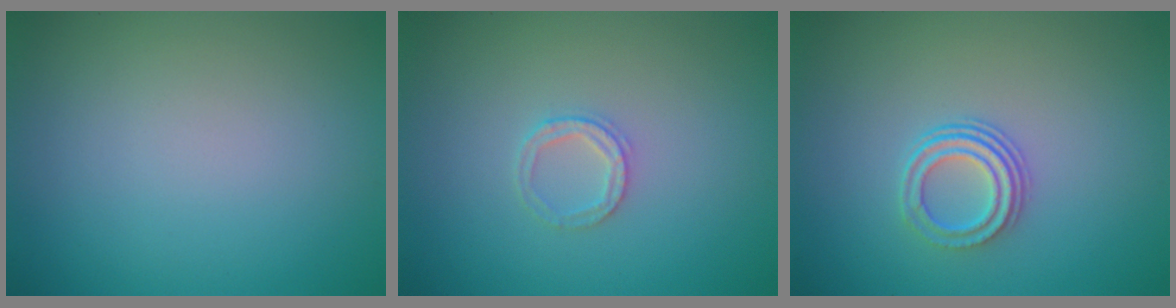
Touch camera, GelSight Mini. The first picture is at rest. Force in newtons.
{"total": 1.6, "press": 1.6, "slide": 0.2}
{"total": 3.0, "press": 2.2, "slide": 2.0}